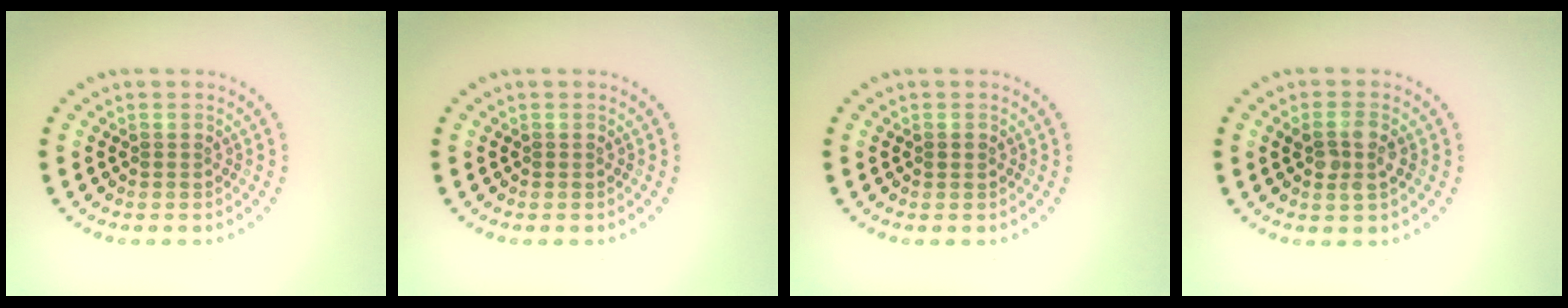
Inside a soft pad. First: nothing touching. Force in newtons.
{"total": 0.0}
{"total": 0.8, "press": 0.7, "slide": 0.1}
{"total": 2.2, "press": 2.1, "slide": 0.6}